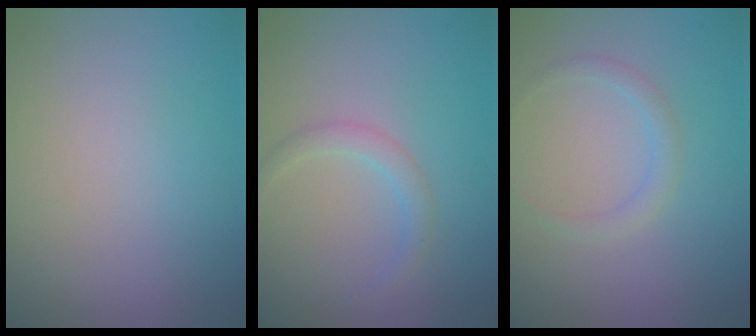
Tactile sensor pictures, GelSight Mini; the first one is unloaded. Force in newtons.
{"total": 1.5, "press": 1.5, "slide": 0.1}
{"total": 1.3, "press": 1.3, "slide": 0.1}